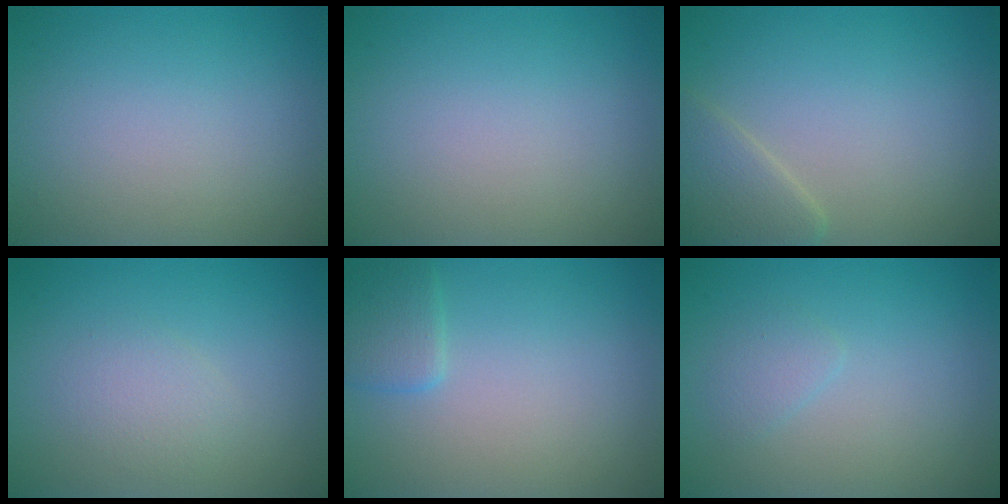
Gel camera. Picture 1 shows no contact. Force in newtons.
{"total": 0.0}
{"total": 2.7, "press": 2.6, "slide": 0.2}
{"total": 1.6, "press": 1.6, "slide": 0.1}
{"total": 1.8, "press": 1.8, "slide": 0.1}
{"total": 1.1, "press": 1.1, "slide": 0.1}